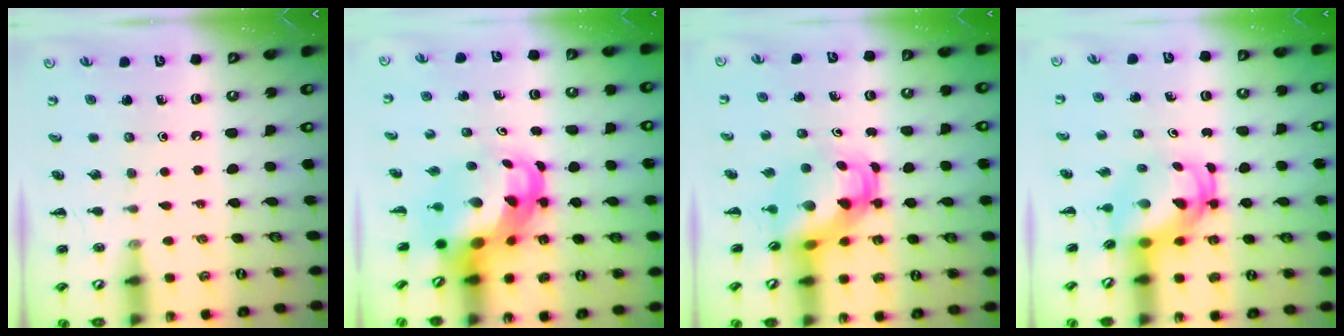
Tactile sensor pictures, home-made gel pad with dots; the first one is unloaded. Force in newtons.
{"total": 7.4, "press": 7.1, "slide": 1.9}
{"total": 5.1, "press": 4.9, "slide": 1.4}
{"total": 5.0, "press": 4.9, "slide": 0.8}